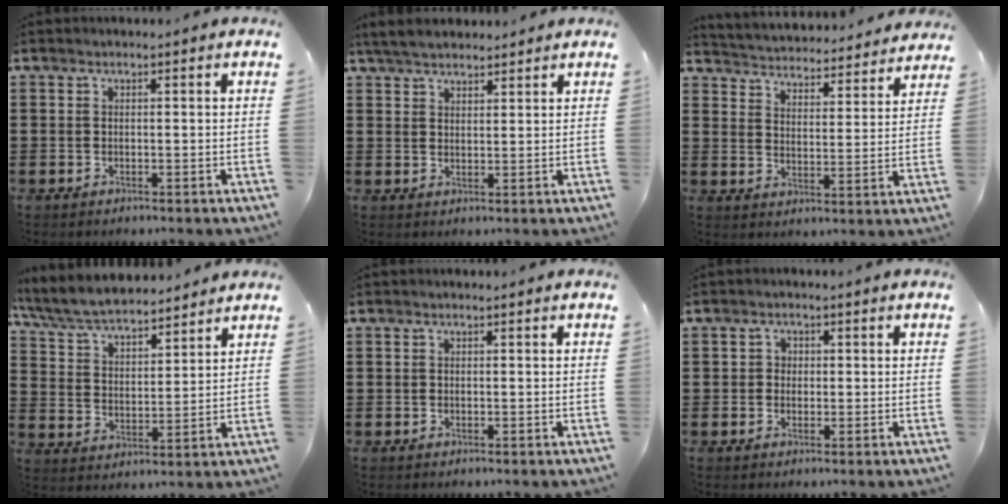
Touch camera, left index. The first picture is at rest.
{"total": 4.1, "force": [3.7, 1.1, 1.4], "torque": [-0.037, -0.001, 0.070]}
{"total": 3.7, "force": [3.7, -0.1, -0.6], "torque": [-0.014, -0.037, 0.058]}
{"total": 7.2, "force": [6.8, 1.0, 2.2], "torque": [-0.071, -0.030, 0.122]}
{"total": 0.0}
{"total": 1.4, "force": [-0.1, 1.4, 0.2], "torque": [-0.011, 0.007, -0.005]}